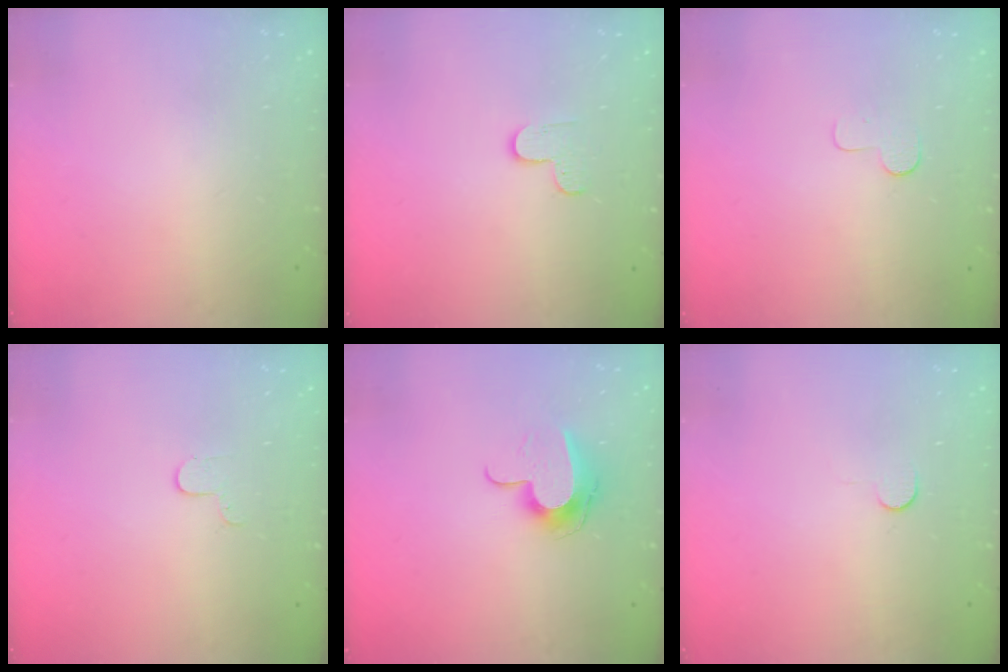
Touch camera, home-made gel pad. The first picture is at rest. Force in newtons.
{"total": 3.1, "press": 3.1, "slide": 0.3}
{"total": 3.5, "press": 3.5, "slide": 0.4}
{"total": 2.9, "press": 2.9, "slide": 0.3}
{"total": 10.8, "press": 10.8, "slide": 1.0}
{"total": 3.6, "press": 3.6, "slide": 0.4}